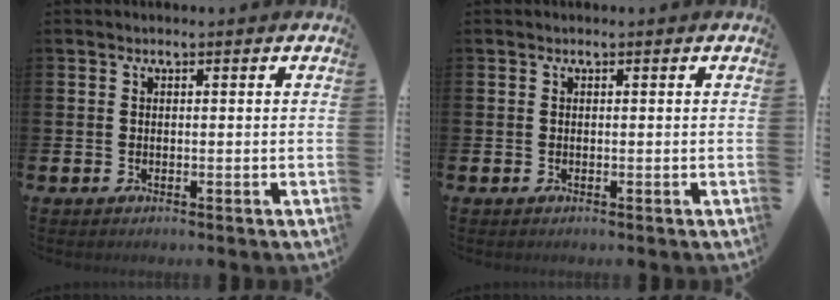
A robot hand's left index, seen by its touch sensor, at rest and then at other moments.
{"total": 0.0}